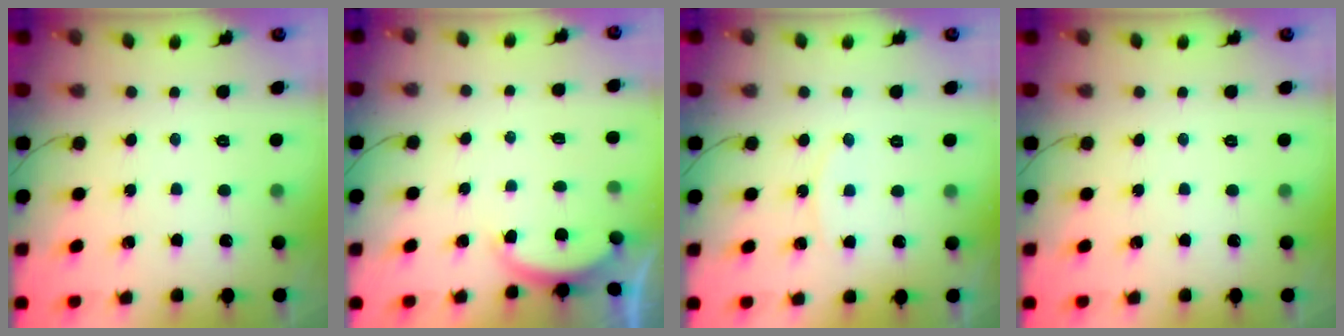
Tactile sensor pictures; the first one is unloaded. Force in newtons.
{"total": 1.9, "press": 1.8, "slide": 0.5}
{"total": 4.8, "press": 4.8, "slide": 0.6}
{"total": 0.0}